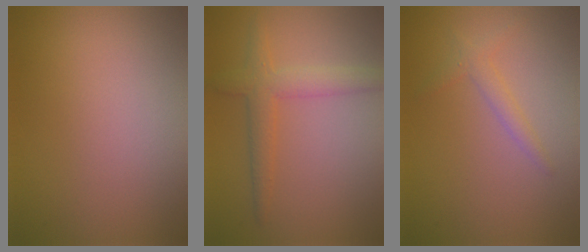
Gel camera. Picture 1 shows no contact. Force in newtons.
{"total": 3.2, "press": 3.2, "slide": 0.1}
{"total": 1.5, "press": 1.5, "slide": 0.1}